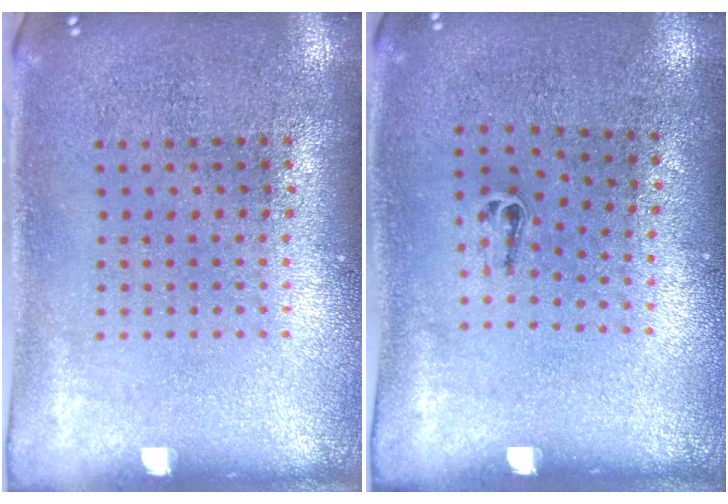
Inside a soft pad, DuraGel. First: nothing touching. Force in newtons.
{"total": 0.5, "press": 0.2, "slide": 0.5}